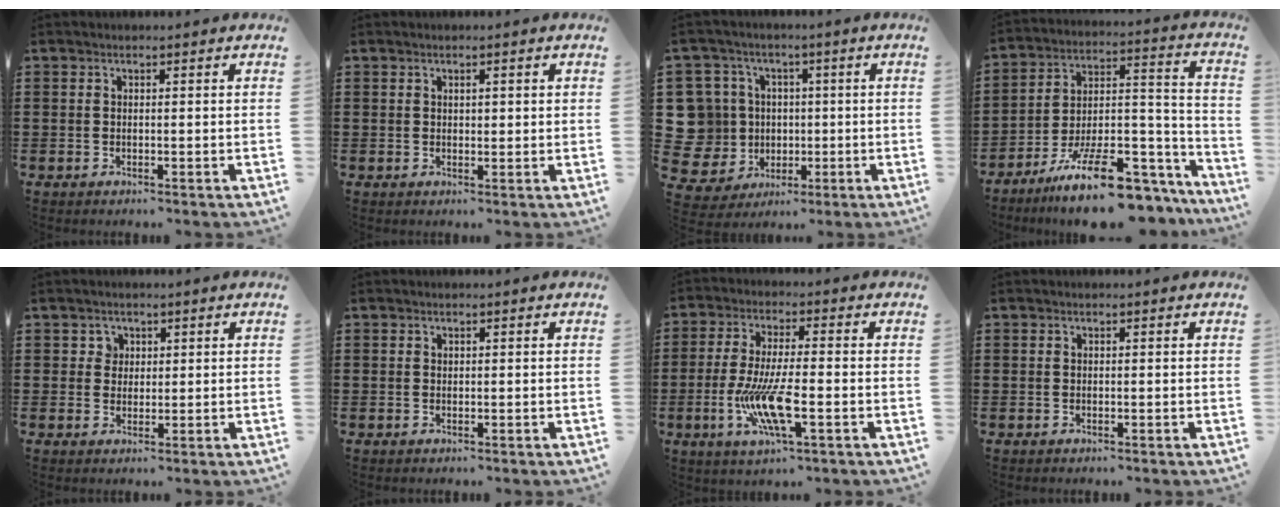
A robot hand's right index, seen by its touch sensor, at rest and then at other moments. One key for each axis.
{"total": 0.8, "fx": 0.3, "fy": 0.4, "fz": 0.6, "tx": -0.013, "ty": 0.003, "tz": 0.005}
{"total": 10.1, "fx": 0.7, "fy": 9.7, "fz": 2.7, "tx": -0.139, "ty": -0.014, "tz": 0.020}
{"total": 15.0, "fx": -11.2, "fy": 4.3, "fz": 8.9, "tx": -0.130, "ty": 0.052, "tz": -0.191}
{"total": 2.1, "fx": 0.8, "fy": 1.9, "fz": 0.3, "tx": -0.016, "ty": 0.009, "tz": 0.013}
{"total": 0.0}
{"total": 9.2, "fx": -2.9, "fy": 1.8, "fz": 8.5, "tx": -0.181, "ty": -0.020, "tz": -0.054}
{"total": 0.0}